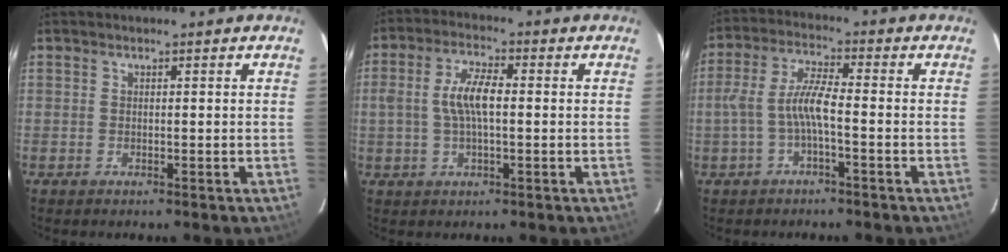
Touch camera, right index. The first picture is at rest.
{"total": 6.8, "force": [0.0, 2.7, 6.2], "torque": [-0.123, 0.011, 0.001]}
{"total": 6.4, "force": [-2.0, 1.1, 6.0], "torque": [-0.132, 0.011, -0.035]}